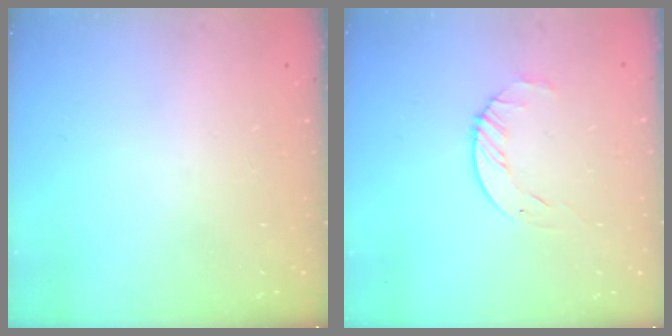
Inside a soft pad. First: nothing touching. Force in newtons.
{"total": 3.4, "press": 3.4, "slide": 0.4}